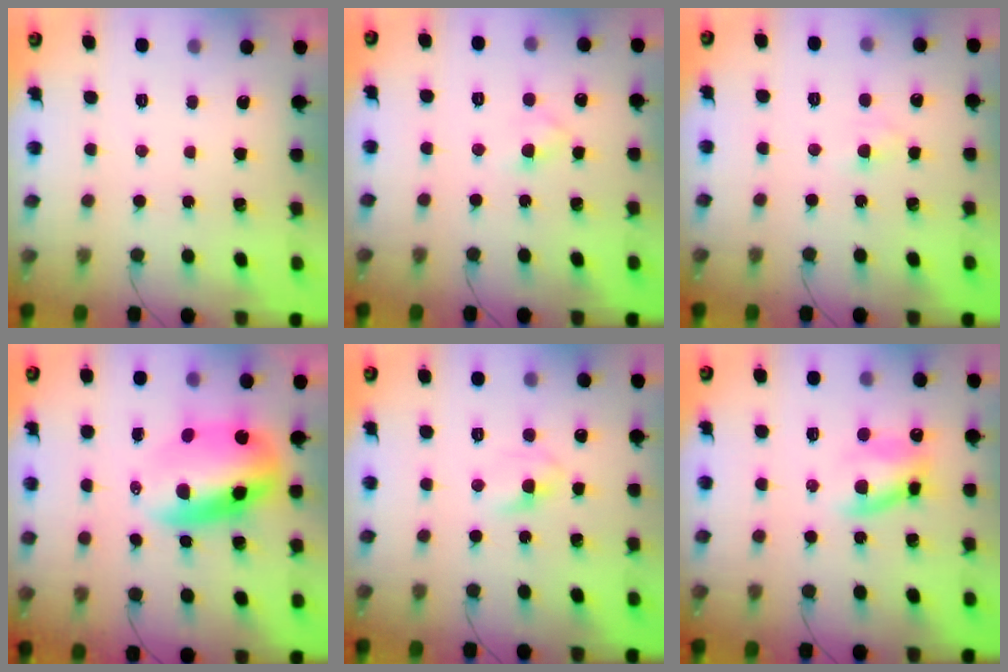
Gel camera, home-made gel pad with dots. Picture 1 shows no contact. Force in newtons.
{"total": 2.8, "press": 2.5, "slide": 1.2}
{"total": 2.1, "press": 2.0, "slide": 0.9}
{"total": 11.9, "press": 11.5, "slide": 3.0}
{"total": 4.4, "press": 4.2, "slide": 1.5}
{"total": 9.8, "press": 9.6, "slide": 2.2}